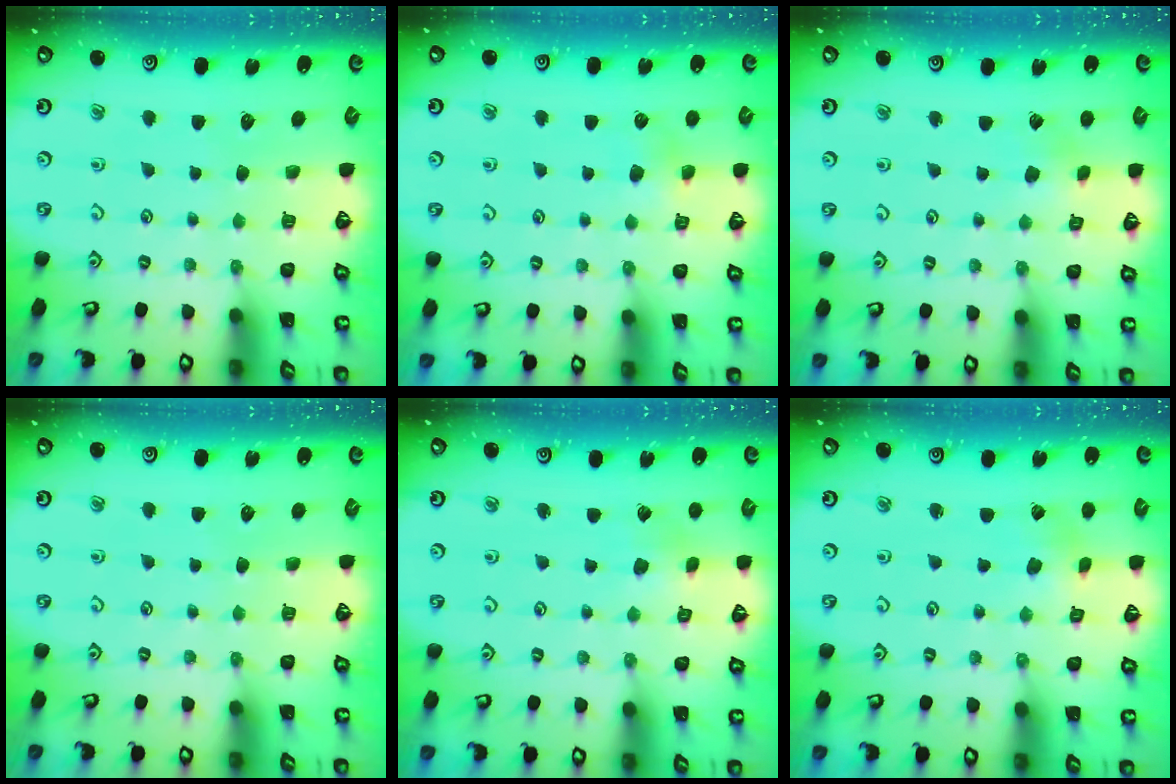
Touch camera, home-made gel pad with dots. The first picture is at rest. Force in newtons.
{"total": 4.8, "press": 4.8, "slide": 0.5}
{"total": 2.6, "press": 2.6, "slide": 0.2}
{"total": 0.0}
{"total": 2.6, "press": 2.5, "slide": 0.4}
{"total": 1.1, "press": 1.1, "slide": 0.1}